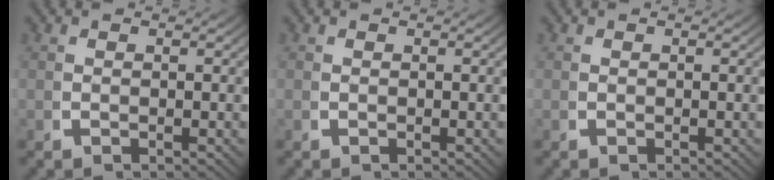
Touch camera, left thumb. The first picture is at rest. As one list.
[{"total": 0.0}, {"total": 0.0}]